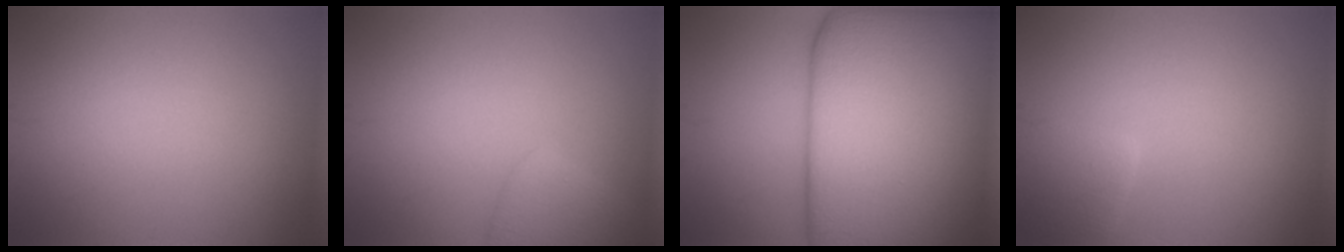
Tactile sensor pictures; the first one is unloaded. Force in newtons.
{"total": 2.6, "press": 2.6, "slide": 0.2}
{"total": 23.4, "press": 23.4, "slide": 0.7}
{"total": 2.5, "press": 2.5, "slide": 0.2}